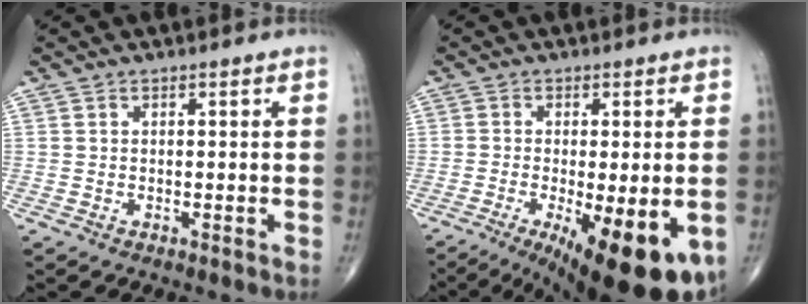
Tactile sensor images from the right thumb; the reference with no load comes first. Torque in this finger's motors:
{"motor_torque": [0.85, 1.72, 0.46, -0.37, 0.15]}